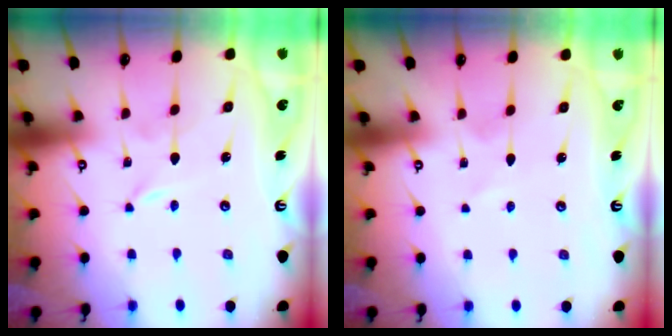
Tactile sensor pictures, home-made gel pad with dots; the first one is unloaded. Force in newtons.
{"total": 1.4, "press": 1.4, "slide": 0.3}